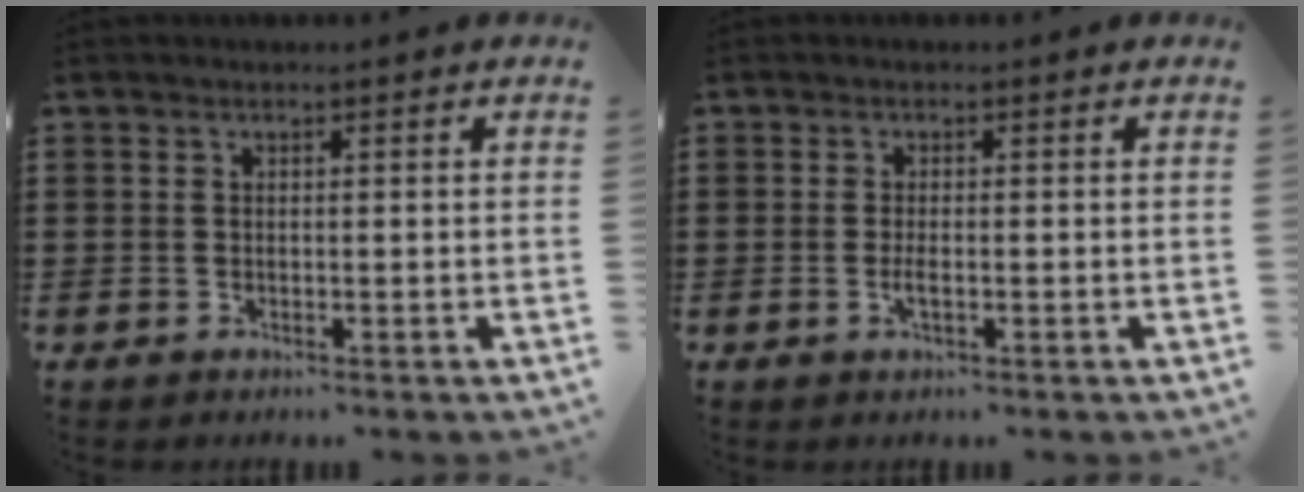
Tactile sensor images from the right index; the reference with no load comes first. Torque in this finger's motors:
{"motor_torque": [1.06, 1.08, 0.09, 0.06]}